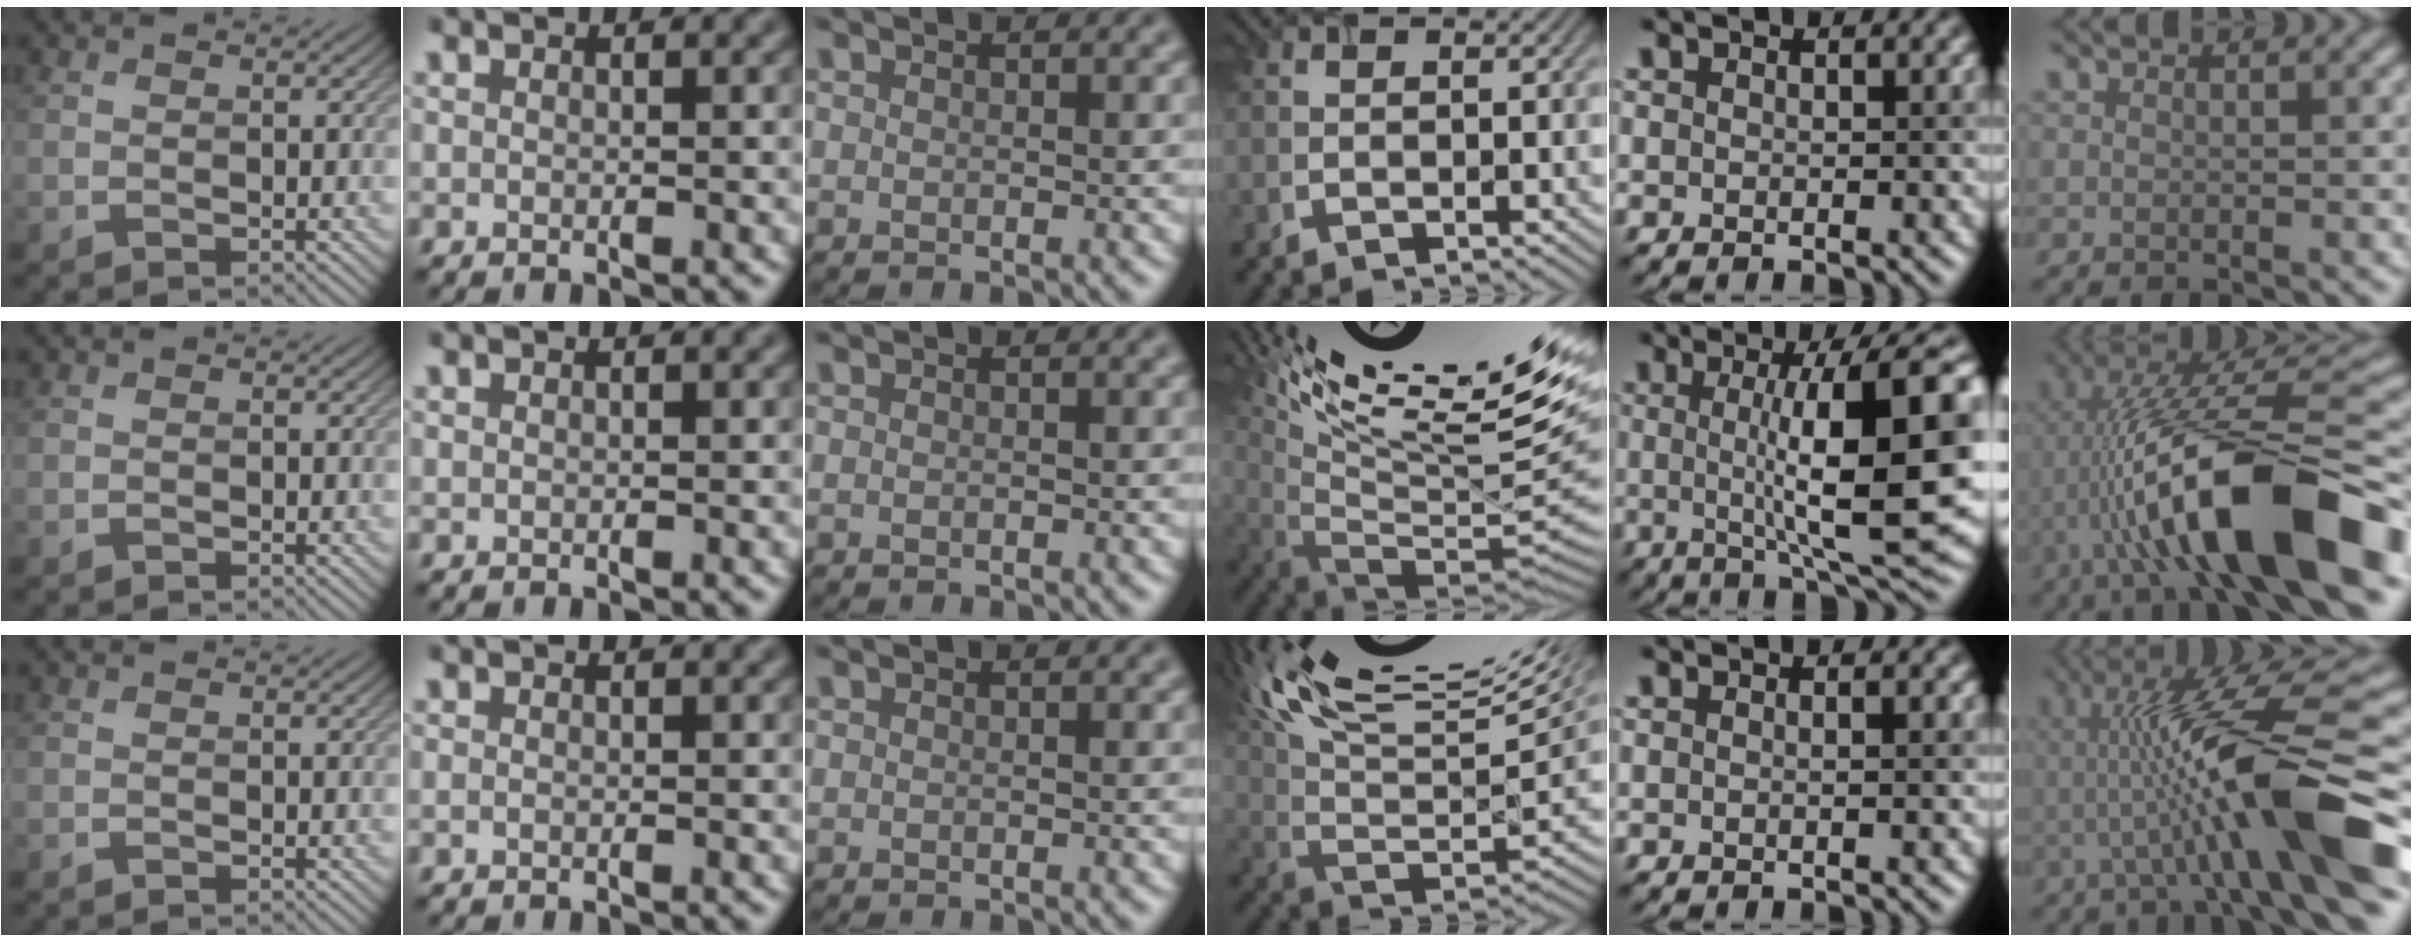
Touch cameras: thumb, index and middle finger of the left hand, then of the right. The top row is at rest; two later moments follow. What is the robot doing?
{"motion": "screw", "object": "timer"}